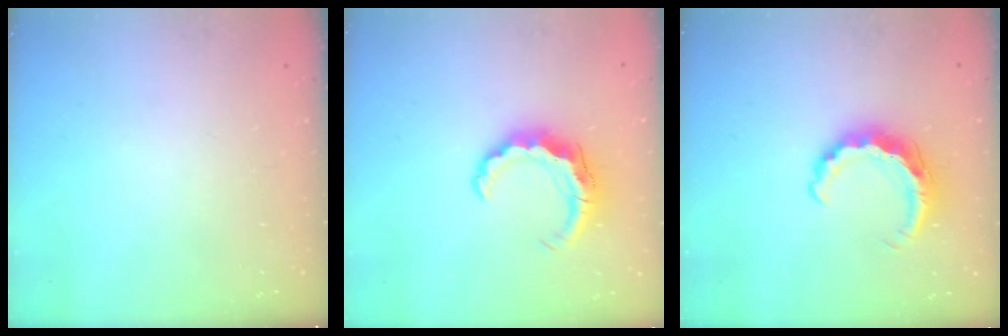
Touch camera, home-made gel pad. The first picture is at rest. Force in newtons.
{"total": 7.8, "press": 7.8, "slide": 0.4}
{"total": 8.4, "press": 8.3, "slide": 1.0}